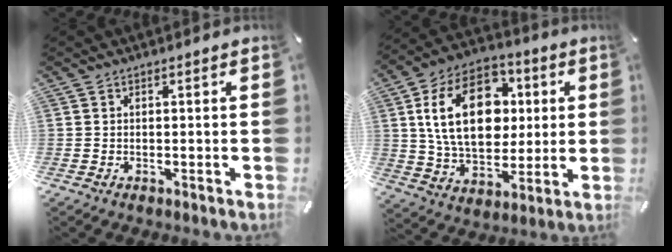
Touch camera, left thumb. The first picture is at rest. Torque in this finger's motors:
{"motor_torque": [2.51, 2.50, 1.86, -0.91, 0.53]}